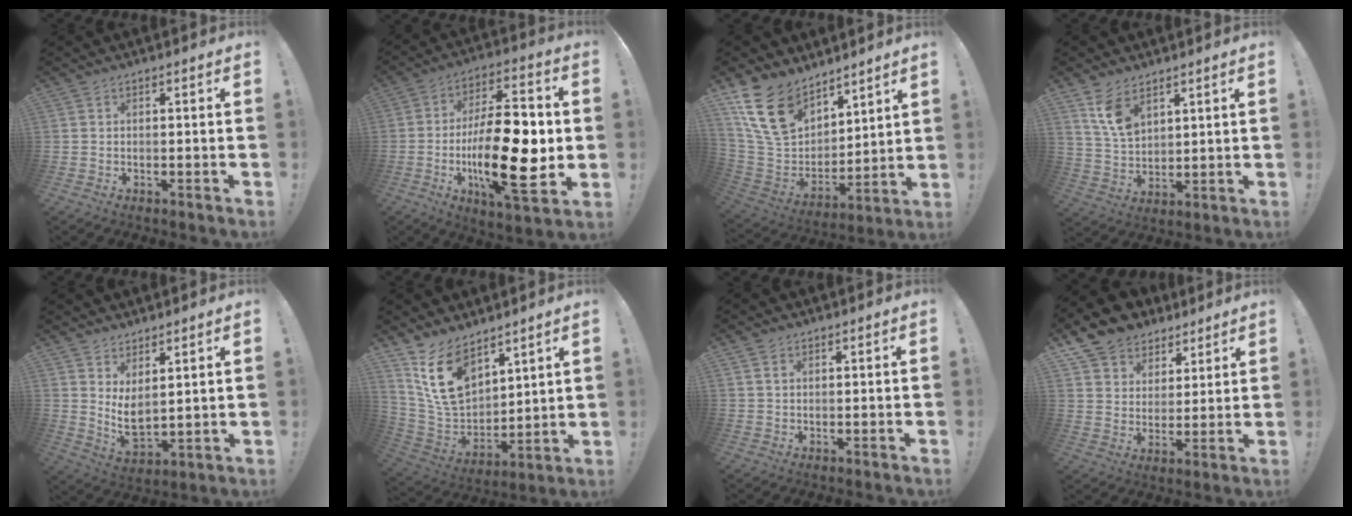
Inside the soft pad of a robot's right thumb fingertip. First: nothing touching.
{"total": 25.7, "force": [-3.6, 10.2, 23.3], "torque": [-0.417, 0.007, -0.058]}
{"total": 18.2, "force": [11.6, 10.9, 8.8], "torque": [-0.168, -0.060, 0.227]}
{"total": 9.2, "force": [5.9, 5.3, 4.8], "torque": [-0.087, -0.024, 0.115]}
{"total": 6.9, "force": [3.8, 3.6, 4.4], "torque": [-0.071, -0.046, 0.076]}
{"total": 16.0, "force": [9.0, 10.0, 8.7], "torque": [-0.148, -0.052, 0.178]}
{"total": 1.5, "force": [0.9, 1.0, 0.7], "torque": [-0.005, -0.003, 0.014]}
{"total": 11.4, "force": [8.0, 7.7, 2.5], "torque": [-0.044, -0.059, 0.158]}